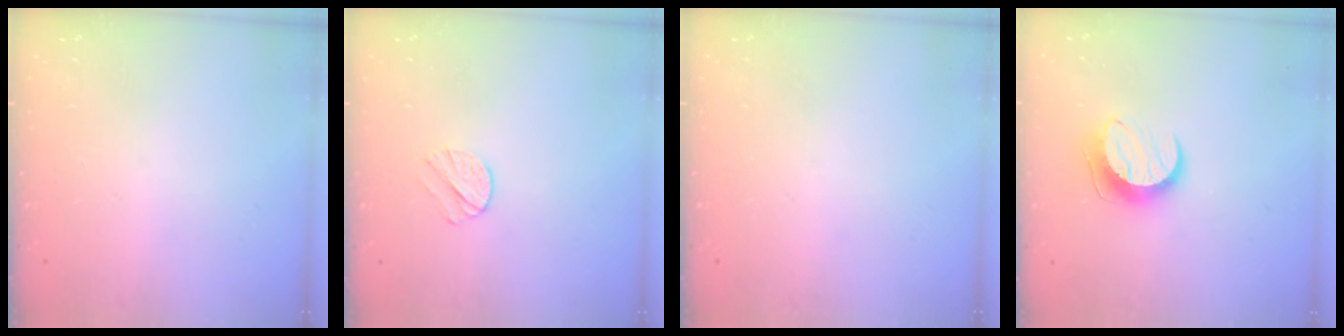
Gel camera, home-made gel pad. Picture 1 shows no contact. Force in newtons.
{"total": 5.4, "press": 5.4, "slide": 0.7}
{"total": 0.0}
{"total": 10.1, "press": 10.0, "slide": 0.5}